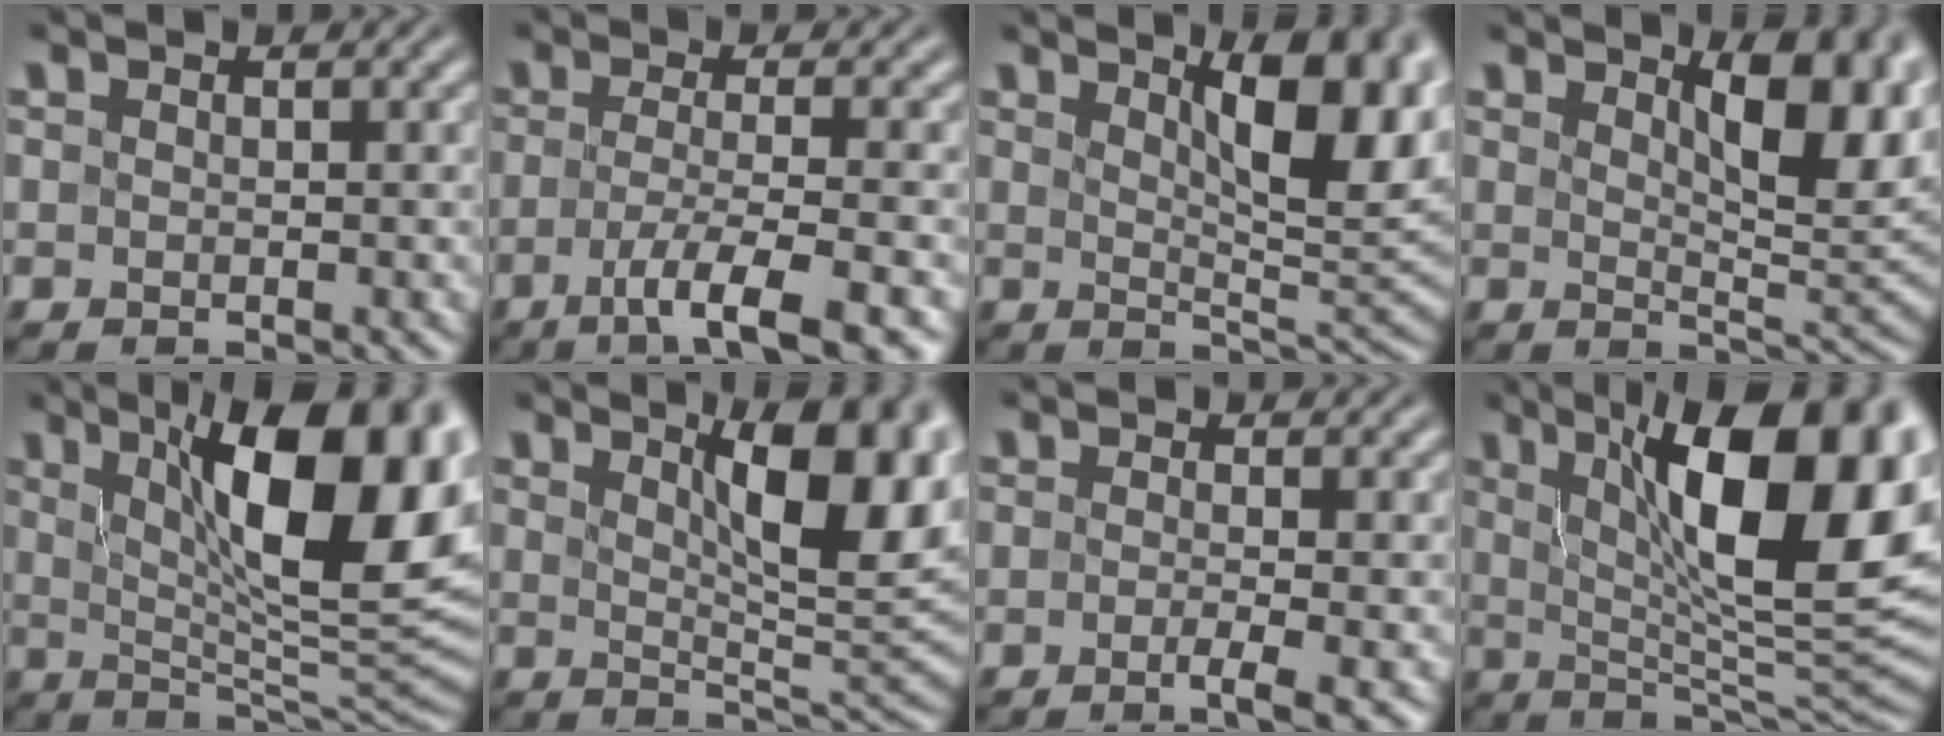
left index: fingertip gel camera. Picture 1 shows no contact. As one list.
[{"total": 6.1, "force": [-2.7, 1.2, 5.4], "torque": [-0.084, -0.007, -0.053]}, {"total": 9.1, "force": [3.5, 2.7, 8.0], "torque": [-0.107, 0.006, 0.055]}, {"total": 7.9, "force": [3.1, 2.5, 6.8], "torque": [-0.096, 0.000, 0.051]}, {"total": 14.7, "force": [4.6, 4.8, 13.2], "torque": [-0.181, -0.003, 0.072]}, {"total": 10.2, "force": [3.7, 2.9, 9.0], "torque": [-0.115, 0.004, 0.059]}, {"total": 2.7, "force": [-0.9, 0.6, 2.5], "torque": [-0.031, -0.009, -0.018]}, {"total": 16.2, "force": [5.1, 5.6, 14.4], "torque": [-0.197, 0.000, 0.081]}]